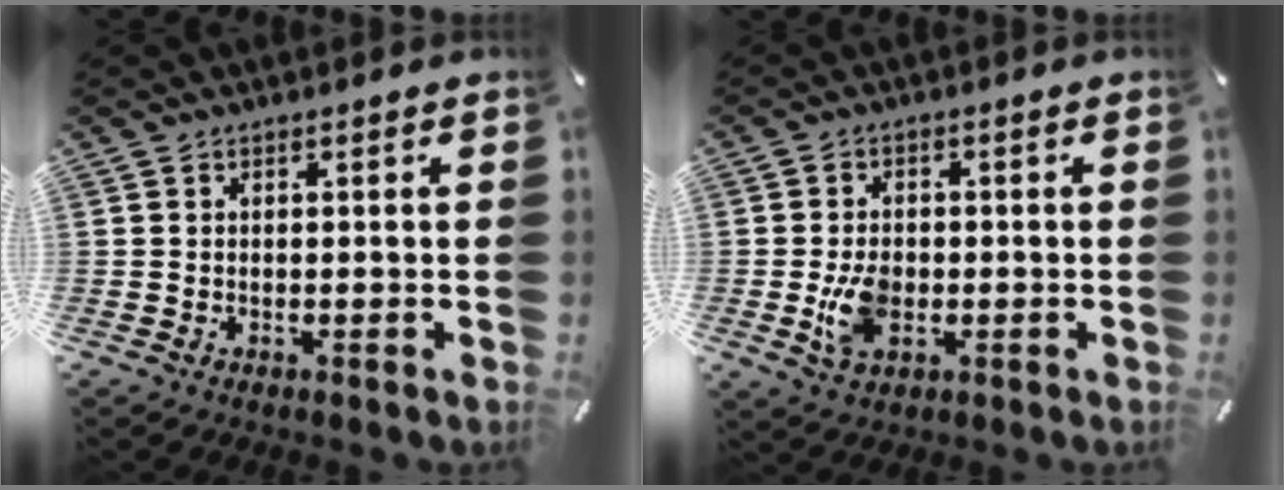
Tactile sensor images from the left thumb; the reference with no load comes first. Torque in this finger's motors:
{"motor_torque": [0.16, 0.26, 0.07, 0.07, 0.06]}